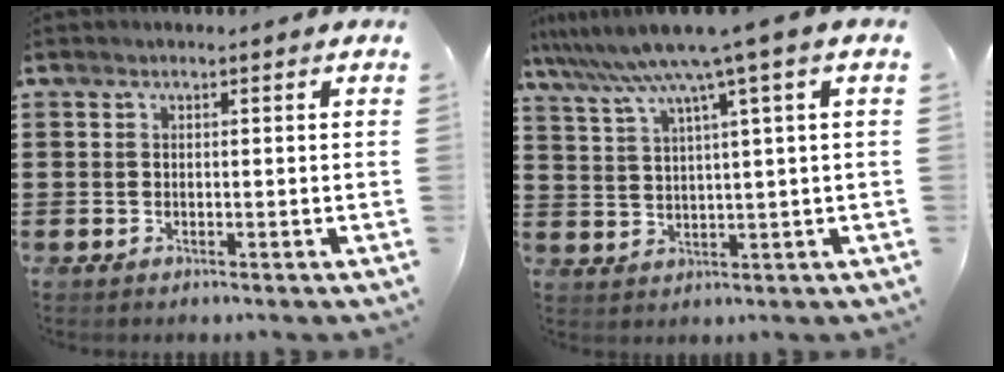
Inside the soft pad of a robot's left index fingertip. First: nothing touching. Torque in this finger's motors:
{"motor_torque": [2.14, 0.00, 0.70, 0.21]}